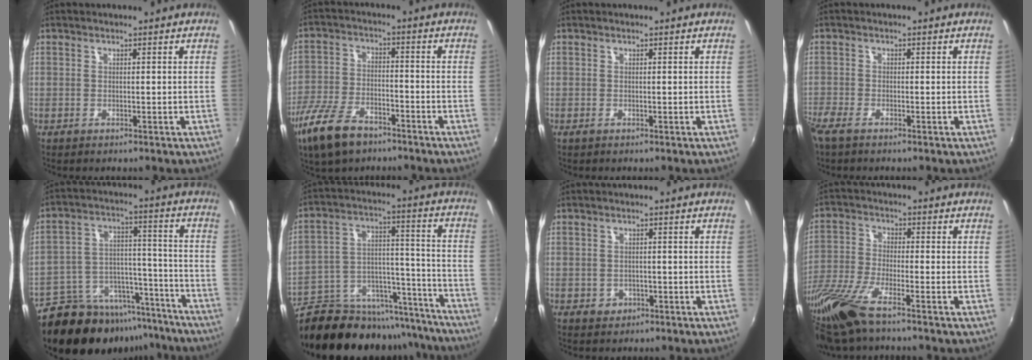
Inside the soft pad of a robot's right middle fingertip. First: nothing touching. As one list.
[{"total": 12.8, "force": [-8.9, 5.5, 7.3], "torque": [-0.172, -0.021, -0.171]}, {"total": 0.0}, {"total": 3.4, "force": [-2.7, 0.9, 1.8], "torque": [-0.047, -0.012, -0.057]}, {"total": 21.9, "force": [-16.7, 11.2, 8.7], "torque": [-0.180, 0.036, -0.221]}, {"total": 25.0, "force": [-21.4, 9.4, 8.9], "torque": [-0.162, 0.025, -0.295]}, {"total": 2.7, "force": [-1.0, 2.4, 0.8], "torque": [-0.017, -0.002, -0.011]}, {"total": 14.1, "force": [-10.6, 2.6, 9.0], "torque": [-0.205, -0.039, -0.211]}]